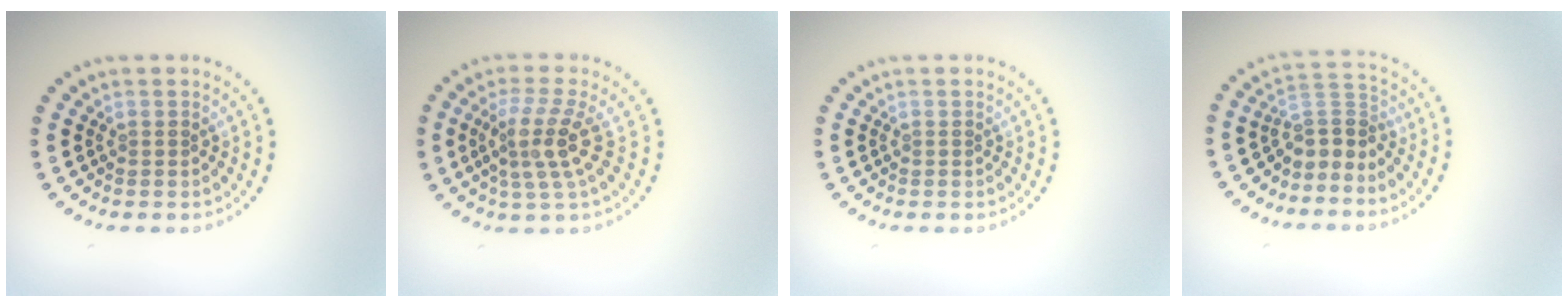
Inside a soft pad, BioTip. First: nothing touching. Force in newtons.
{"total": 3.8, "press": 2.8, "slide": 2.6}
{"total": 0.0}
{"total": 3.0, "press": 2.1, "slide": 2.2}